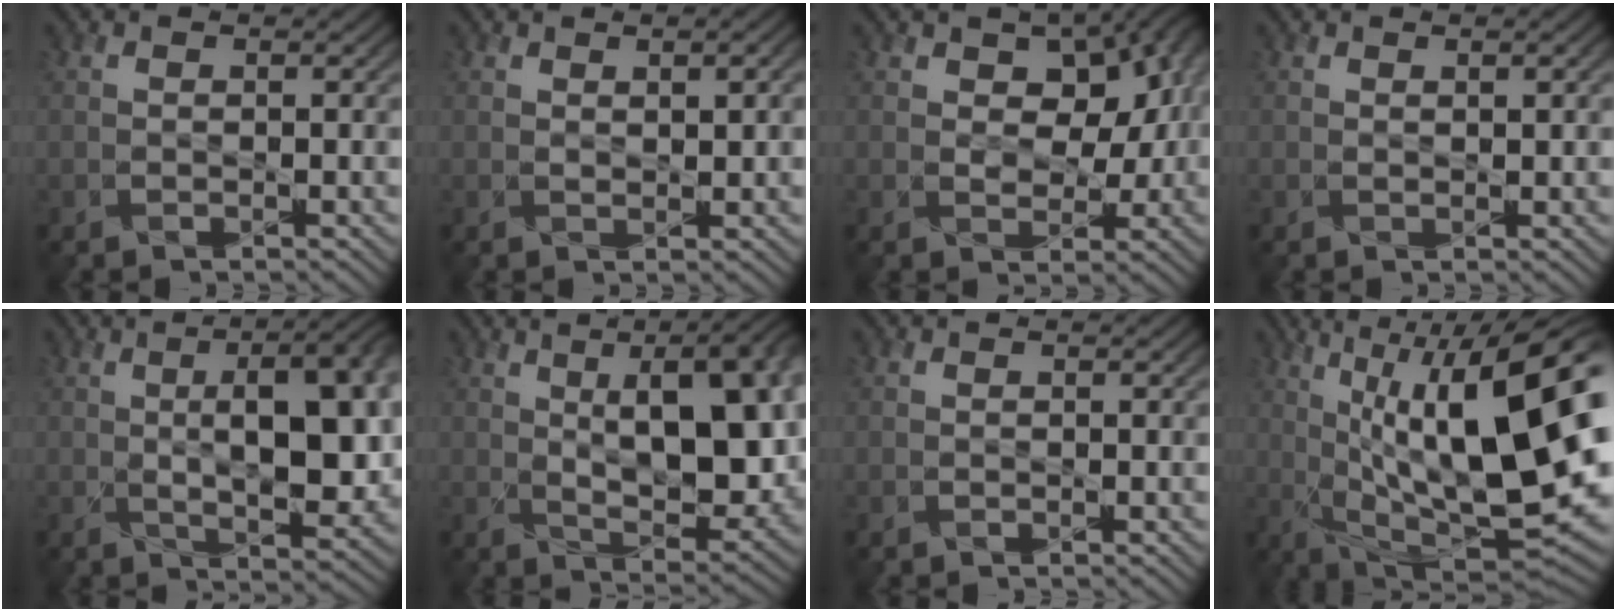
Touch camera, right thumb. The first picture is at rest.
{"total": 2.1, "force": [0.9, 0.5, 1.9], "torque": [-0.029, -0.001, 0.019]}
{"total": 10.6, "force": [3.4, 6.8, 7.5], "torque": [-0.104, 0.016, 0.054]}
{"total": 0.9, "force": [0.4, 0.0, 0.7], "torque": [-0.012, 0.001, 0.007]}
{"total": 12.9, "force": [1.6, 5.2, 11.7], "torque": [-0.144, 0.019, 0.011]}
{"total": 16.3, "force": [3.9, 7.2, 14.1], "torque": [-0.188, 0.029, 0.063]}
{"total": 0.0}
{"total": 19.0, "force": [3.5, 7.0, 17.3], "torque": [-0.282, 0.019, 0.061]}